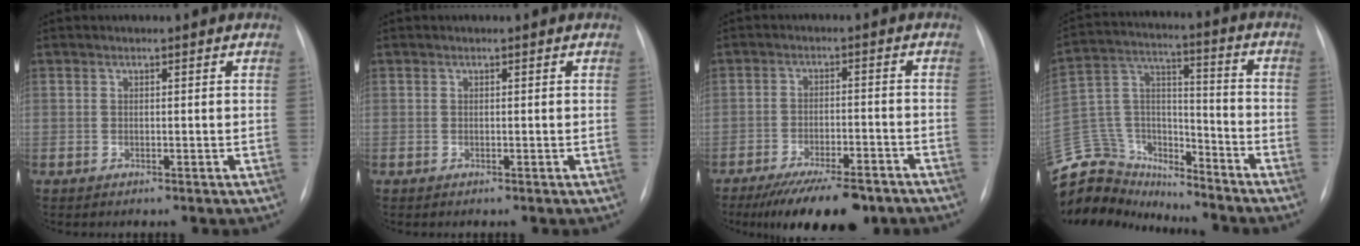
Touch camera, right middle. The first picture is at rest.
{"total": 0.0}
{"total": 12.8, "force": [-9.8, 3.6, 7.5], "torque": [-0.109, -0.012, -0.151]}
{"total": 19.2, "force": [-17.8, 6.6, 3.3], "torque": [-0.085, 0.071, -0.290]}